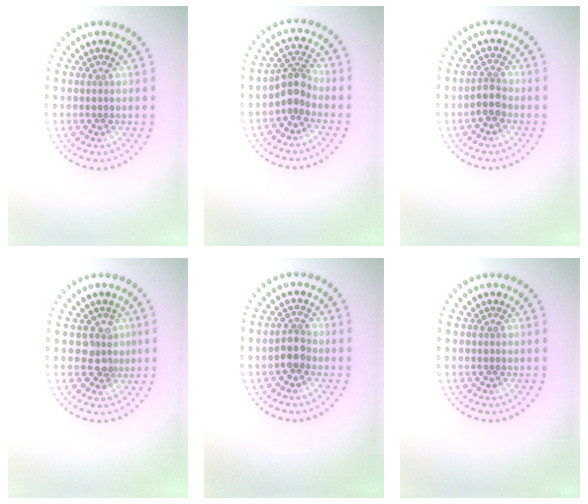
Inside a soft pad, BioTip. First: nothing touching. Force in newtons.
{"total": 2.6, "press": 2.0, "slide": 1.7}
{"total": 1.7, "press": 1.4, "slide": 0.9}
{"total": 1.9, "press": 1.6, "slide": 0.9}
{"total": 2.0, "press": 1.7, "slide": 0.9}
{"total": 0.0}